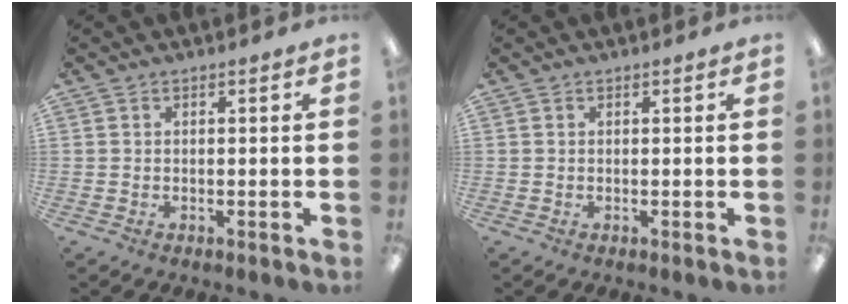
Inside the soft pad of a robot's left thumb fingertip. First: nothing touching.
{"total": 0.0}